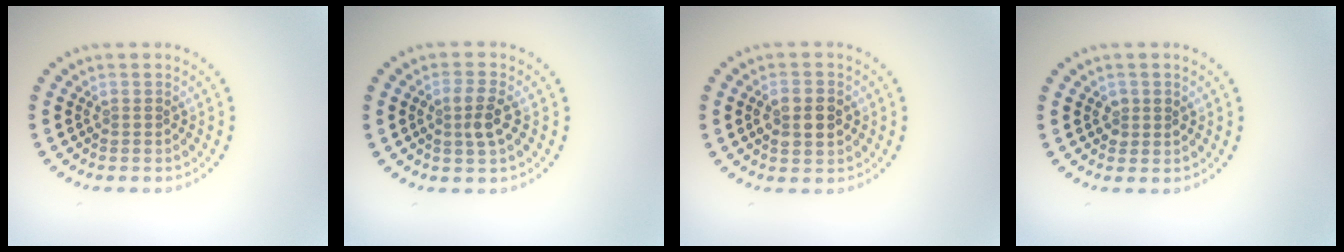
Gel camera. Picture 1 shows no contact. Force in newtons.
{"total": 2.2, "press": 2.1, "slide": 0.7}
{"total": 2.9, "press": 2.9, "slide": 0.1}
{"total": 1.2, "press": 1.2, "slide": 0.1}